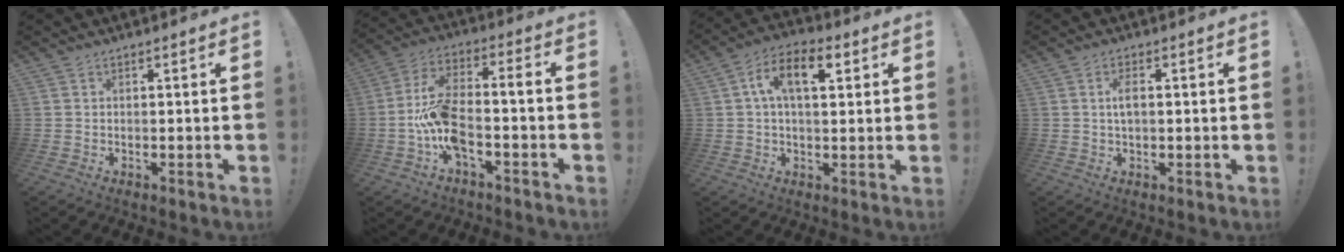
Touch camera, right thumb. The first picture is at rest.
{"total": 12.6, "force": [-4.7, 4.8, 10.7], "torque": [-0.221, 0.019, -0.084]}
{"total": 10.5, "force": [2.9, 5.4, 8.5], "torque": [-0.137, 0.011, 0.049]}
{"total": 3.2, "force": [0.3, 1.4, 2.9], "torque": [-0.053, 0.005, 0.002]}